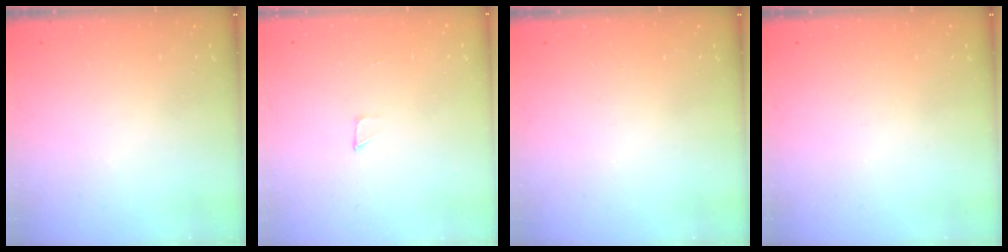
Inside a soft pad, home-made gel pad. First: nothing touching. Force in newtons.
{"total": 3.2, "press": 3.2, "slide": 0.3}
{"total": 0.0}
{"total": 0.0}